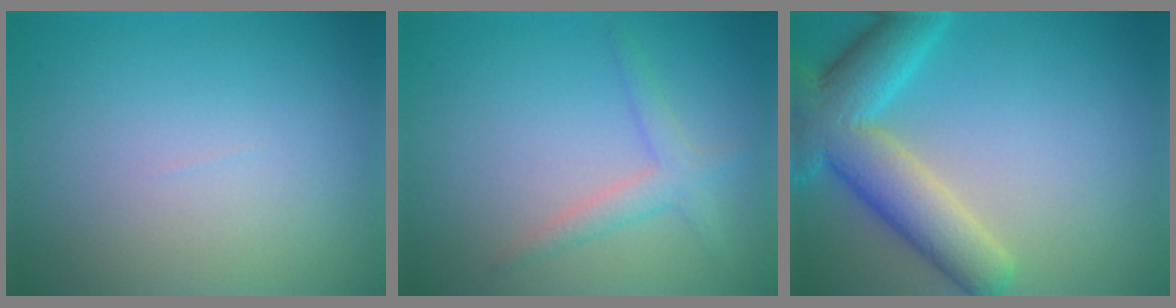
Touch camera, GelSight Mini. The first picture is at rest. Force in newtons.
{"total": 2.1, "press": 2.1, "slide": 0.1}
{"total": 7.7, "press": 7.7, "slide": 0.4}